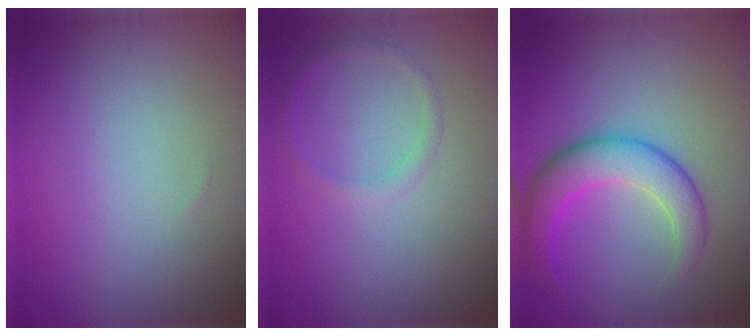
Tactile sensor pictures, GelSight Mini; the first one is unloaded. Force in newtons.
{"total": 1.3, "press": 1.3, "slide": 0.1}
{"total": 5.6, "press": 5.6, "slide": 0.3}